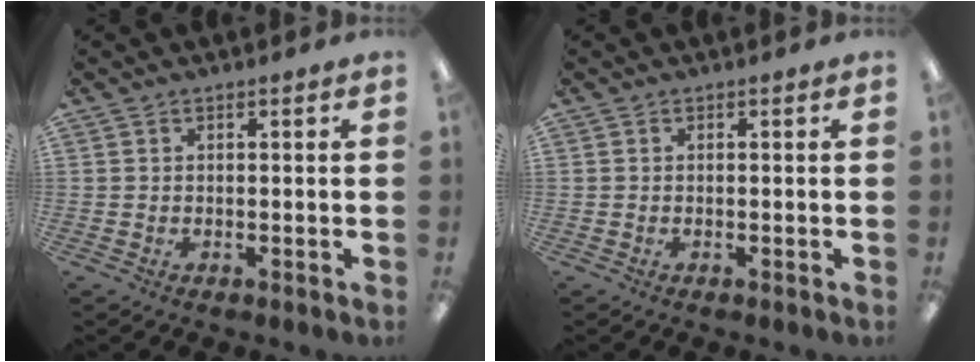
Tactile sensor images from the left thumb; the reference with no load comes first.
{"total": 0.0}